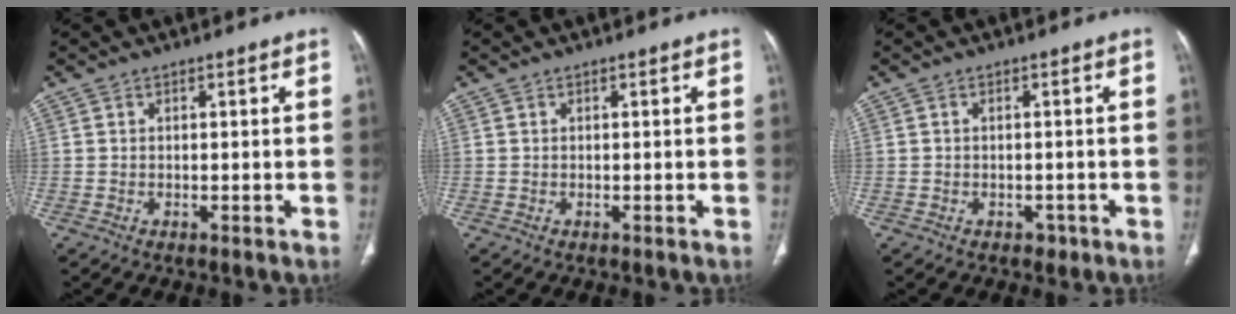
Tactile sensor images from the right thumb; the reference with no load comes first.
{"total": 0.0}
{"total": 1.4, "force": [-0.8, 1.1, 0.4], "torque": [-0.001, 0.004, -0.008]}